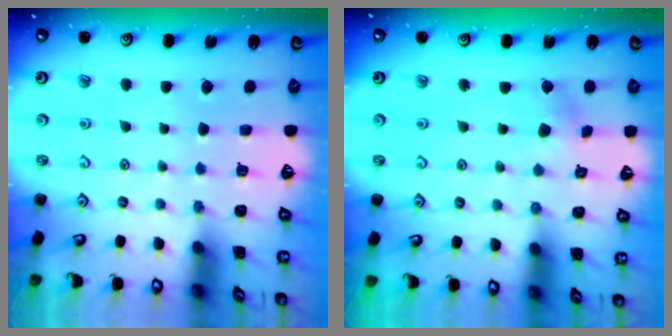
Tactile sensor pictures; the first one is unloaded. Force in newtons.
{"total": 2.5, "press": 2.5, "slide": 0.4}